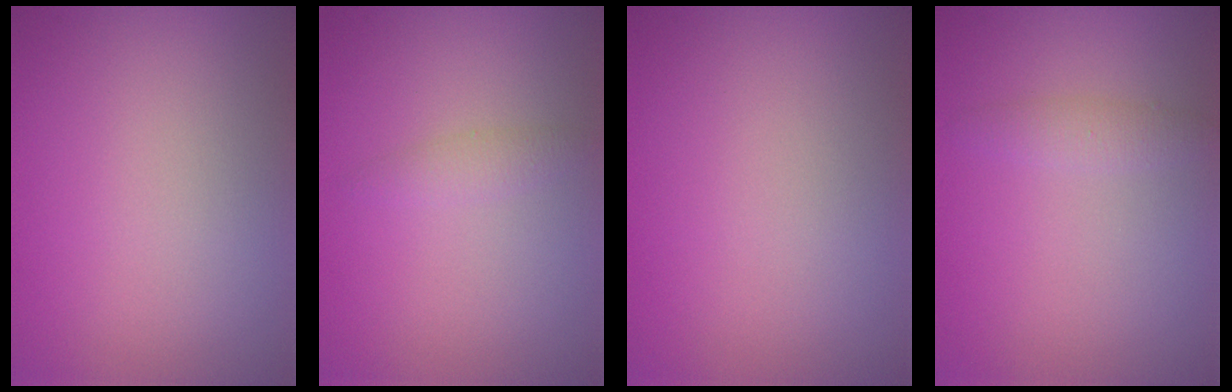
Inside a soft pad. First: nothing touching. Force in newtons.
{"total": 1.2, "press": 1.2, "slide": 0.0}
{"total": 0.0}
{"total": 1.4, "press": 1.4, "slide": 0.0}